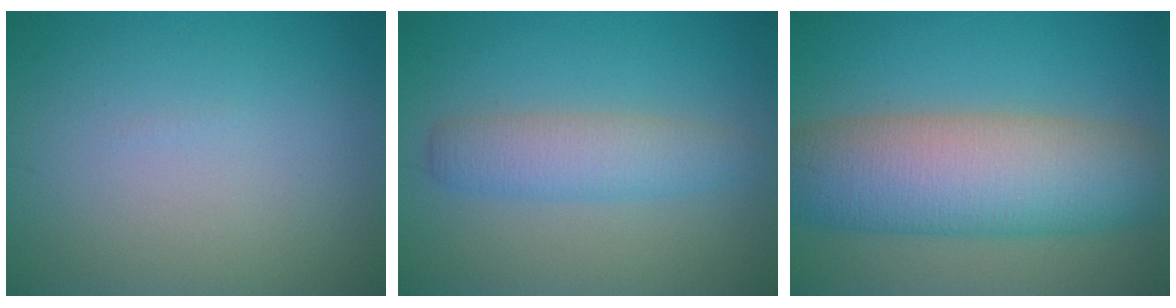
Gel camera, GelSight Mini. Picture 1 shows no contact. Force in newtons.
{"total": 3.6, "press": 3.6, "slide": 0.2}
{"total": 10.8, "press": 10.8, "slide": 0.5}